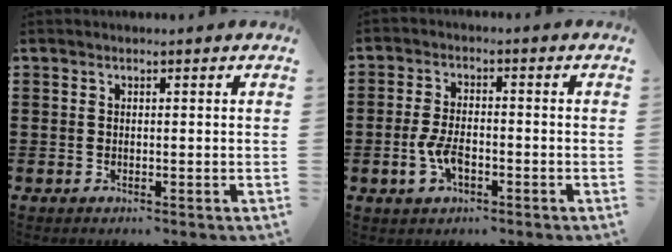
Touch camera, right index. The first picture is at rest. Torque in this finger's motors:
{"motor_torque": [1.19, 0.94, 0.17, 0.08]}